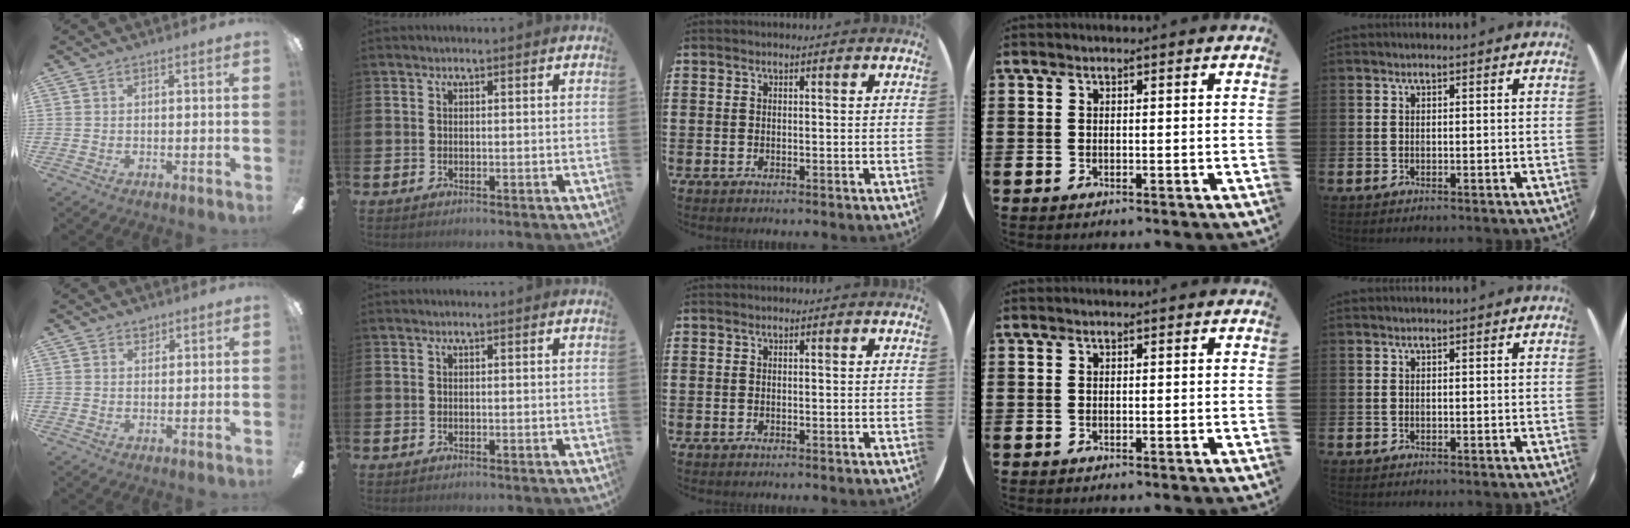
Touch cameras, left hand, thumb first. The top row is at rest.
{"thumb": {"total": 2.0, "force": [1.6, 1.1, 0.5], "torque": [0.003, -0.006, 0.027]}}